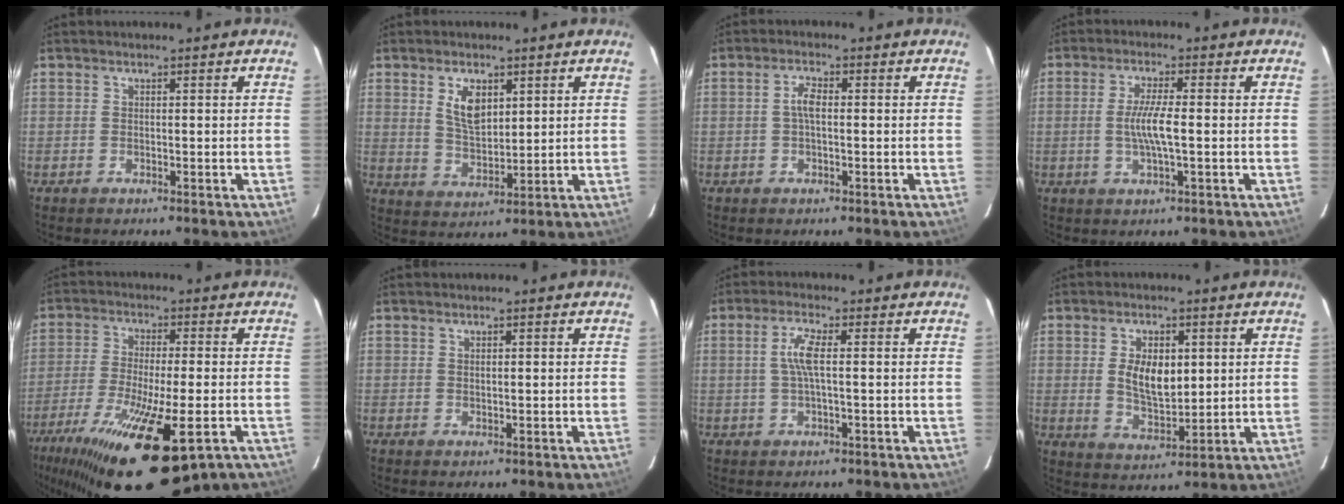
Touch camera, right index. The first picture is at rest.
{"total": 6.7, "force": [2.8, 3.5, 5.0], "torque": [-0.089, 0.001, 0.060]}
{"total": 2.7, "force": [0.0, 1.1, 2.5], "torque": [-0.052, 0.007, 0.000]}
{"total": 3.7, "force": [-0.4, 0.1, 3.7], "torque": [-0.070, -0.003, -0.008]}
{"total": 24.2, "force": [-13.8, 7.1, 18.6], "torque": [-0.355, -0.086, -0.221]}
{"total": 0.6, "force": [0.2, 0.3, 0.5], "torque": [-0.010, 0.003, 0.005]}
{"total": 4.4, "force": [0.3, 0.5, 4.4], "torque": [-0.088, 0.004, 0.008]}
{"total": 8.3, "force": [1.4, 4.3, 6.9], "torque": [-0.128, -0.001, 0.034]}